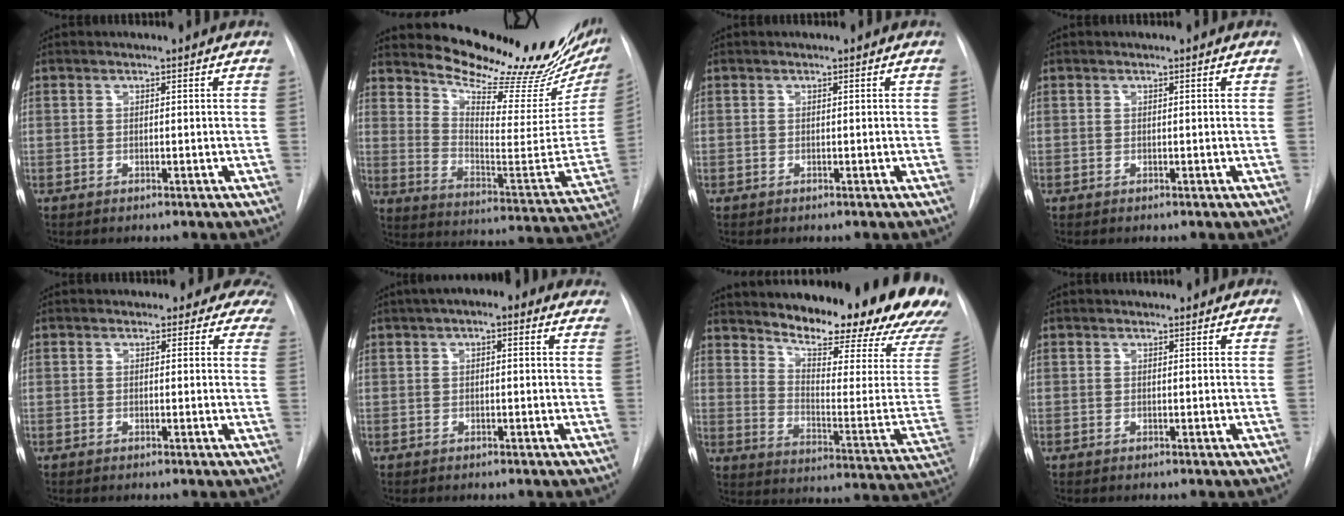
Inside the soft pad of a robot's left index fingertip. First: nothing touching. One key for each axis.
{"total": 23.3, "fx": 21.0, "fy": 2.3, "fz": 9.9, "tx": -0.152, "ty": -0.101, "tz": 0.282}
{"total": 0.0}
{"total": 0.0}
{"total": 7.4, "fx": 6.5, "fy": 3.6, "fz": 0.3, "tx": 0.041, "ty": -0.005, "tz": 0.038}
{"total": 7.3, "fx": 4.8, "fy": 2.7, "fz": 4.8, "tx": -0.059, "ty": 0.034, "tz": 0.062}
{"total": 25.4, "fx": 21.6, "fy": 3.7, "fz": 12.8, "tx": -0.192, "ty": -0.087, "tz": 0.270}
{"total": 2.1, "fx": 1.9, "fy": 0.9, "fz": 0.3, "tx": -0.002, "ty": 0.008, "tz": 0.016}